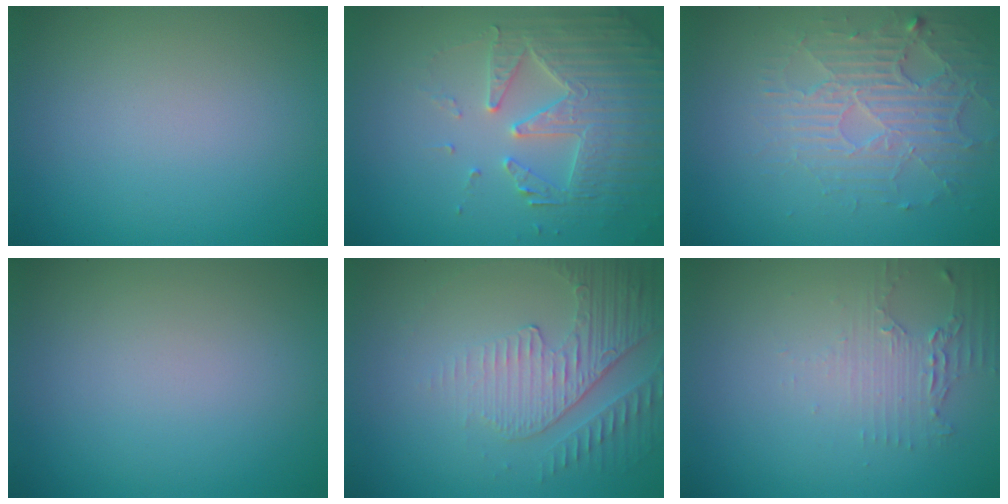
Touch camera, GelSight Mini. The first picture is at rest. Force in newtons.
{"total": 4.7, "press": 4.5, "slide": 1.2}
{"total": 3.8, "press": 3.5, "slide": 1.6}
{"total": 0.0}
{"total": 4.9, "press": 3.3, "slide": 3.6}
{"total": 2.2, "press": 1.8, "slide": 1.2}